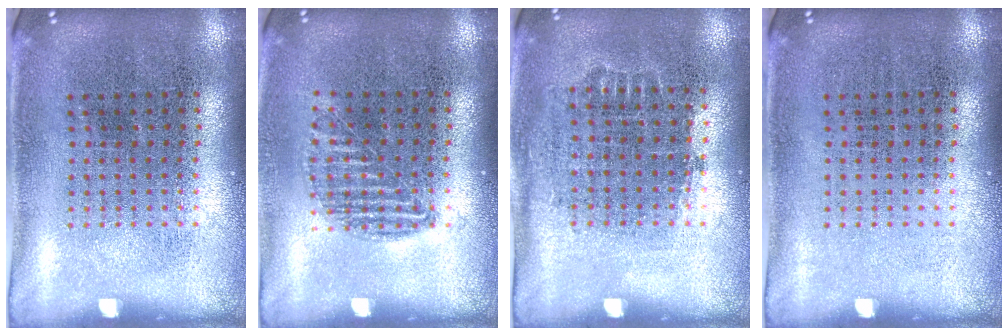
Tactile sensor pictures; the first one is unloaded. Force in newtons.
{"total": 0.9, "press": 0.8, "slide": 0.3}
{"total": 0.7, "press": 0.6, "slide": 0.3}
{"total": 0.0}